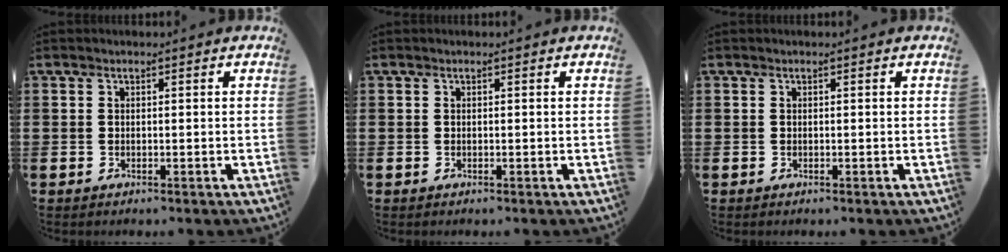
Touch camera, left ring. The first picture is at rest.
{"total": 0.0}
{"total": 0.0}